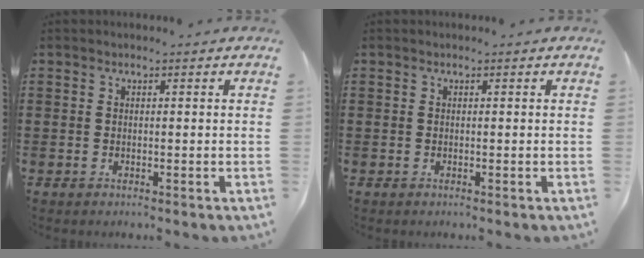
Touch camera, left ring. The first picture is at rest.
{"total": 0.0}